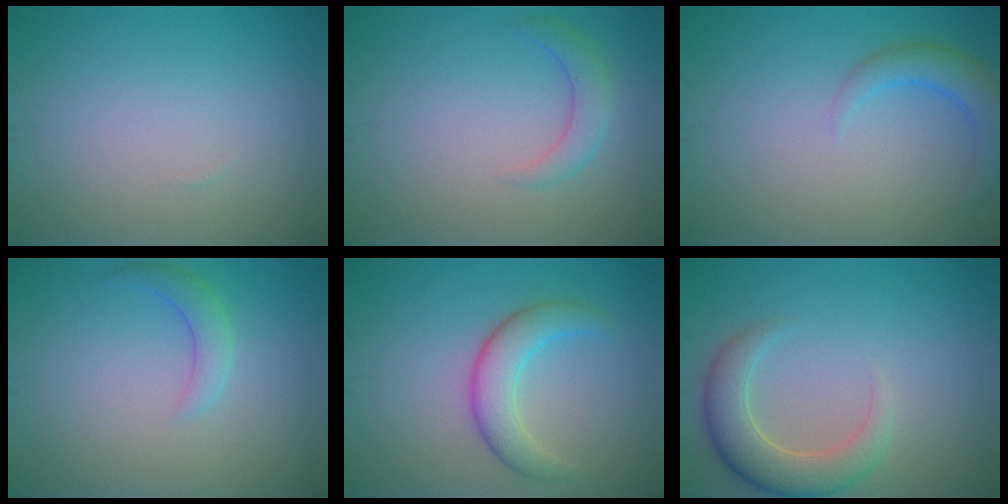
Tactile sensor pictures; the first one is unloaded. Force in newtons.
{"total": 2.0, "press": 2.0, "slide": 0.1}
{"total": 2.9, "press": 2.9, "slide": 0.2}
{"total": 2.0, "press": 2.0, "slide": 0.1}
{"total": 3.9, "press": 3.9, "slide": 0.3}
{"total": 4.7, "press": 4.7, "slide": 0.4}